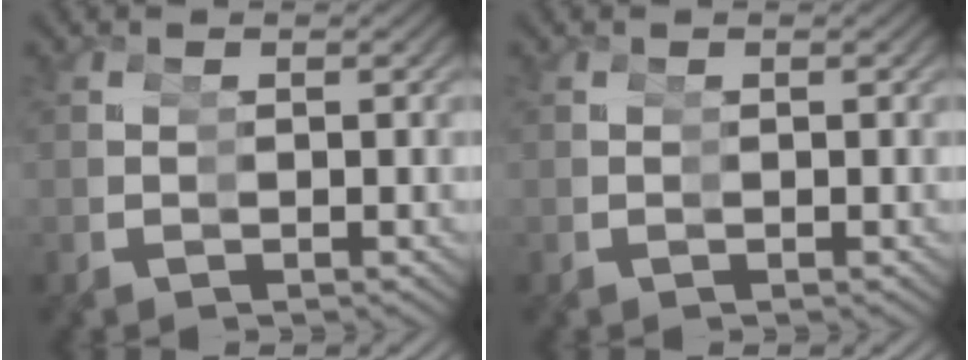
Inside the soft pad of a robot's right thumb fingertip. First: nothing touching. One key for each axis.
{"total": 0.0}